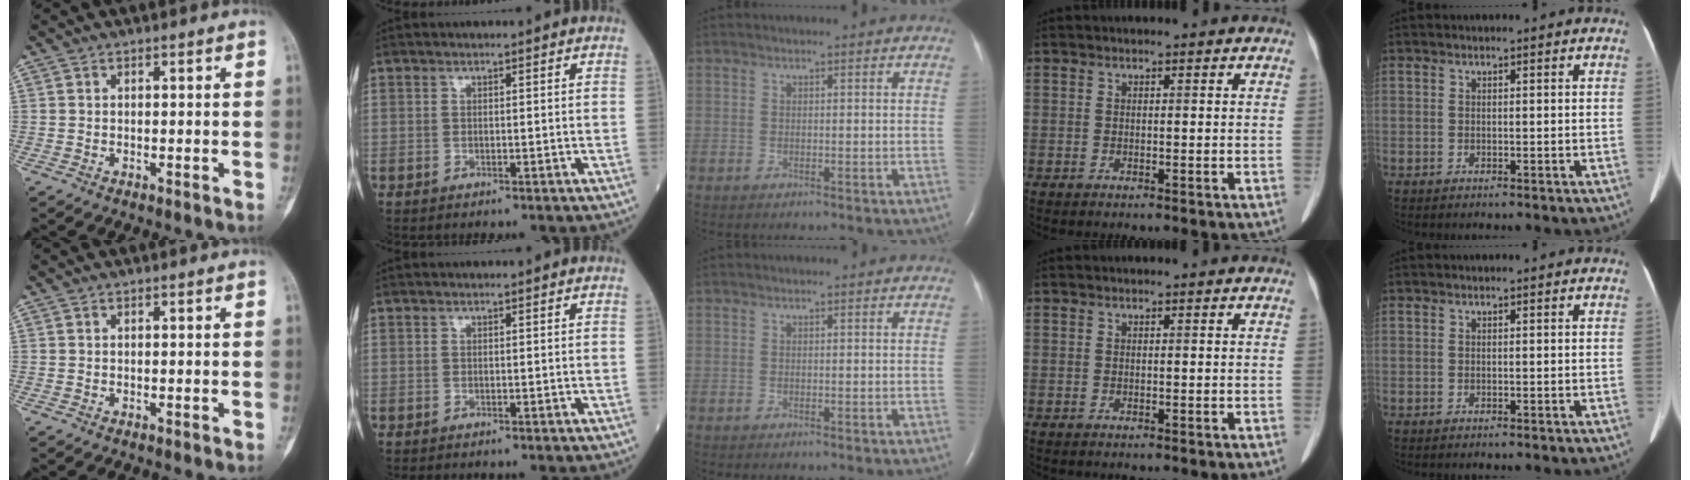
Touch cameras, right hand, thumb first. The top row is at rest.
{}